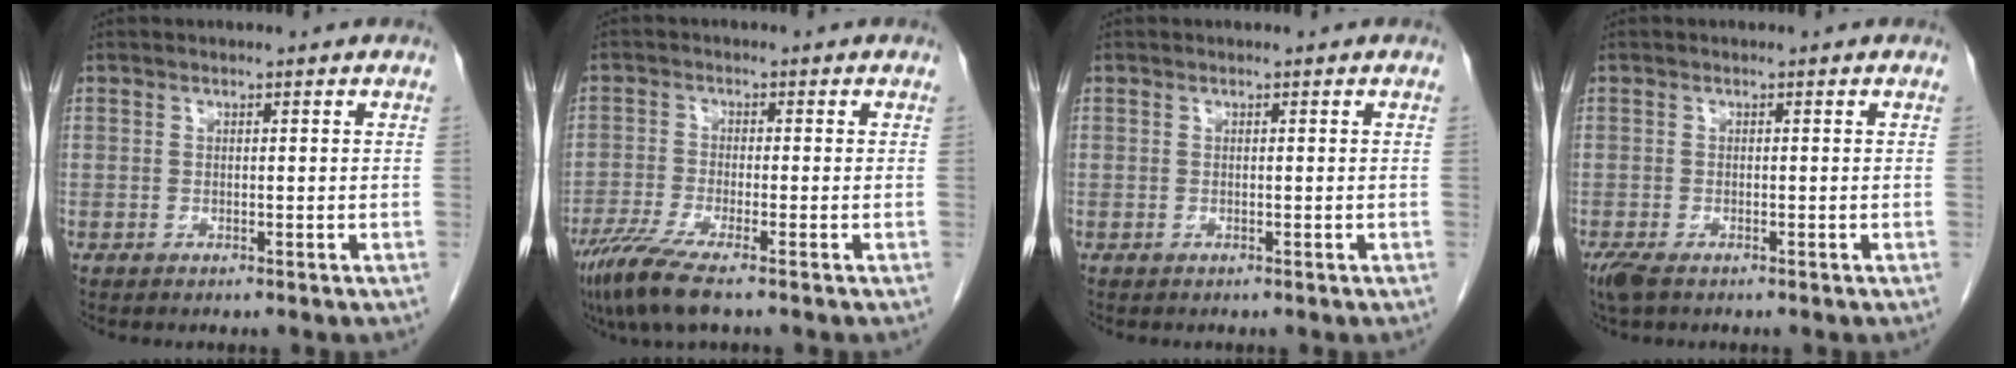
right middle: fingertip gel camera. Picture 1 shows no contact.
{"total": 6.8, "force": [-4.9, 0.1, 4.7], "torque": [-0.091, -0.021, -0.094]}
{"total": 0.0}
{"total": 3.1, "force": [-2.2, 1.0, 2.0], "torque": [-0.048, -0.011, -0.037]}